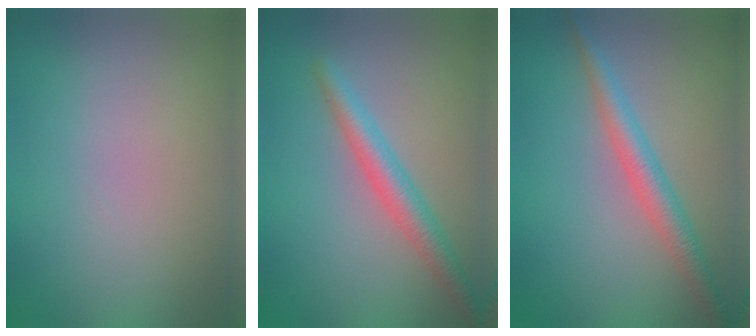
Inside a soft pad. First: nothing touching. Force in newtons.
{"total": 3.5, "press": 3.5, "slide": 0.1}
{"total": 3.2, "press": 3.2, "slide": 0.1}